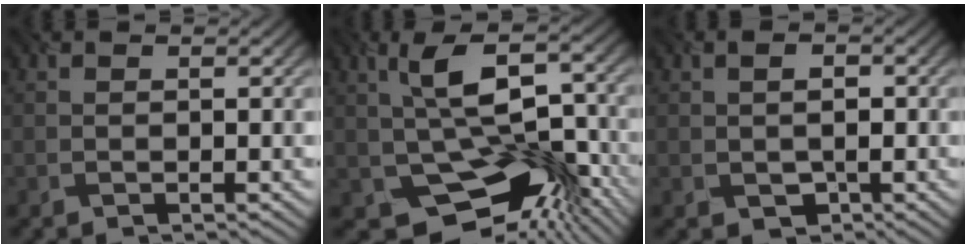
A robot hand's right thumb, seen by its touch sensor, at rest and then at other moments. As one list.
[{"total": 13.7, "force": [-3.4, 8.2, 10.5], "torque": [-0.176, -0.012, -0.056]}, {"total": 2.8, "force": [-0.6, 2.1, 1.8], "torque": [-0.029, -0.003, -0.004]}]